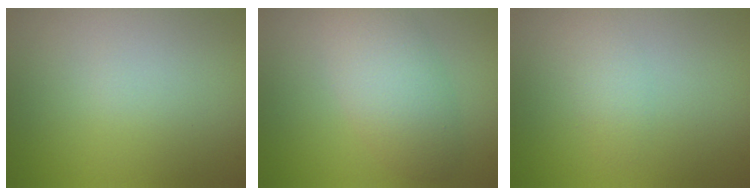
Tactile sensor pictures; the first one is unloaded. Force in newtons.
{"total": 4.6, "press": 4.6, "slide": 0.2}
{"total": 1.7, "press": 1.7, "slide": 0.1}